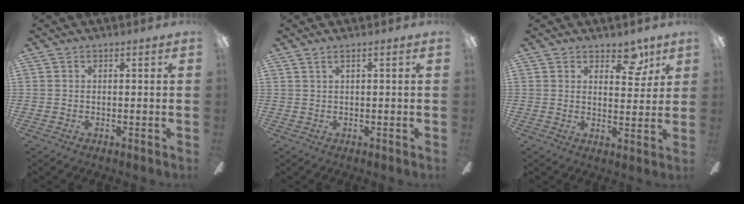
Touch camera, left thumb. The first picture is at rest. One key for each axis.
{"total": 1.3, "fx": 0.5, "fy": 0.1, "fz": 1.2, "tx": -0.024, "ty": 0.000, "tz": 0.009}
{"total": 7.2, "fx": 4.6, "fy": 4.1, "fz": 3.7, "tx": -0.027, "ty": -0.016, "tz": 0.076}